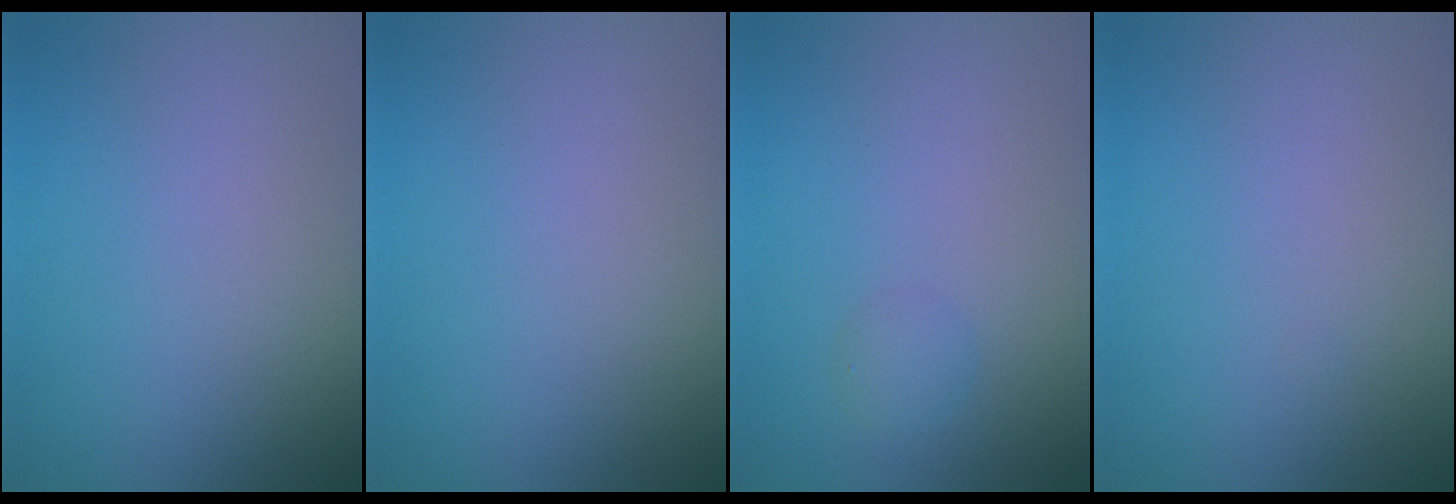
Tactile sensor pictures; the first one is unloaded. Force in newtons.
{"total": 0.0}
{"total": 1.1, "press": 1.1, "slide": 0.1}
{"total": 0.0}